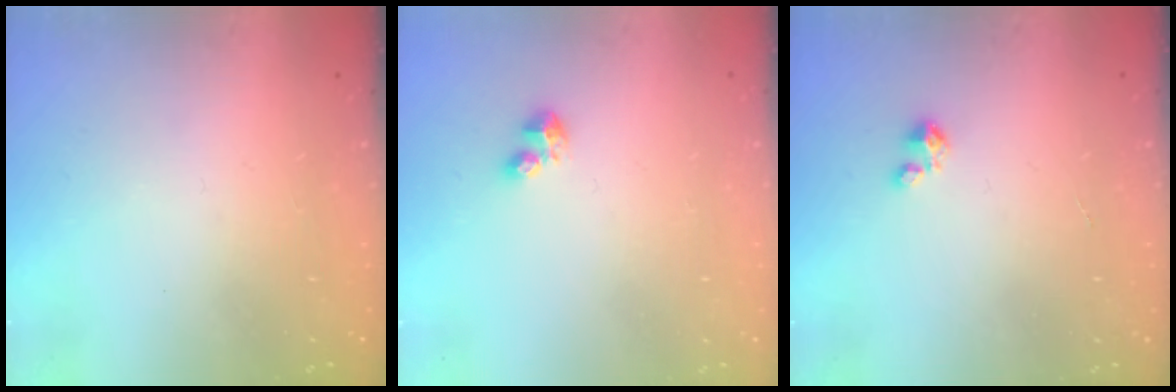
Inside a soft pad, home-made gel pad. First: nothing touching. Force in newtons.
{"total": 2.3, "press": 2.2, "slide": 0.5}
{"total": 2.1, "press": 2.1, "slide": 0.2}